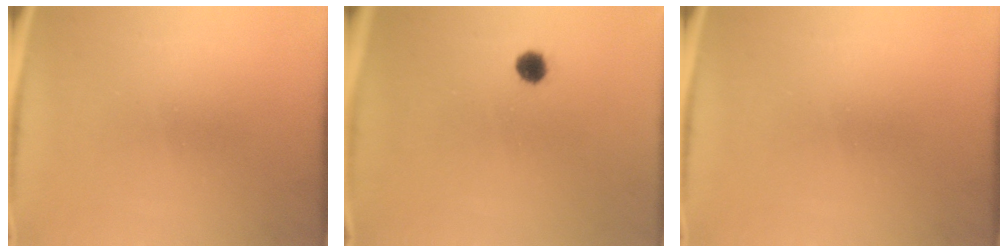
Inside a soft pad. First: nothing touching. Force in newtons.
{"total": 2.4}
{"total": 0.0}